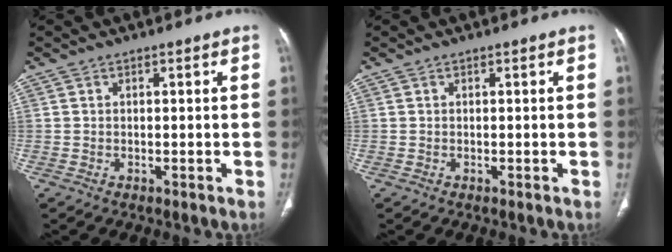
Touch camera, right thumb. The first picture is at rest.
{"total": 0.0}